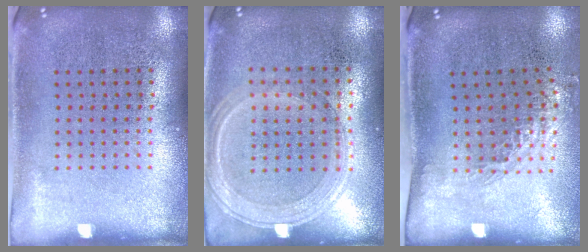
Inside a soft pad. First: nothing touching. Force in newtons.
{"total": 0.7, "press": 0.7, "slide": 0.2}
{"total": 1.2, "press": 0.9, "slide": 0.7}